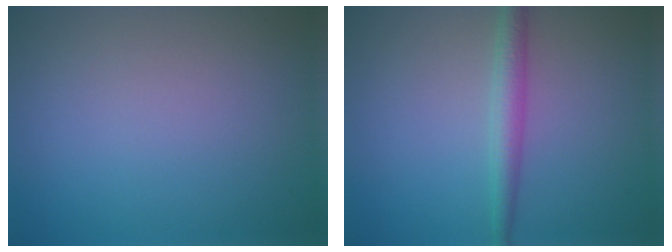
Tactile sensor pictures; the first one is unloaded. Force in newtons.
{"total": 2.4, "press": 2.4, "slide": 0.0}